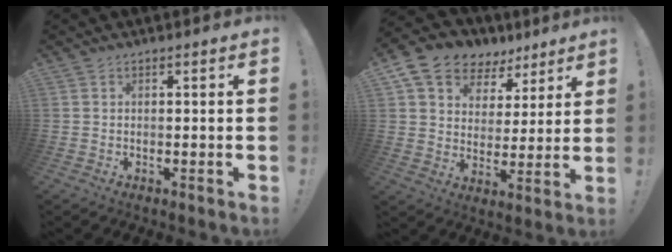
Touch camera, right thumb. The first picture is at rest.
{"total": 11.3, "force": [7.5, 7.9, 3.2], "torque": [-0.055, -0.055, 0.145]}